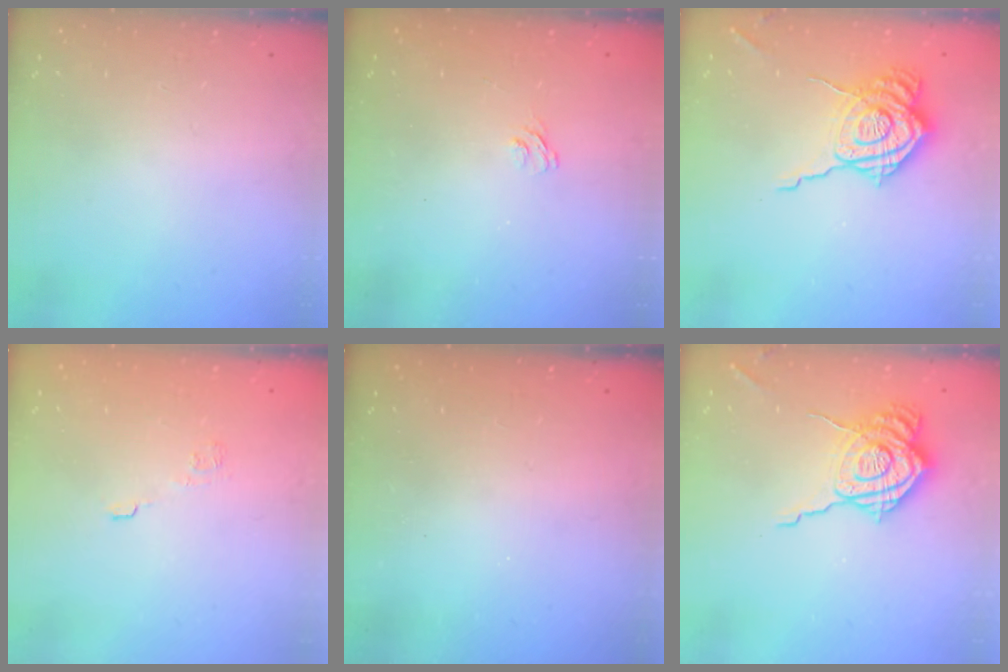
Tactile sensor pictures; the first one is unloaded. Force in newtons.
{"total": 3.1, "press": 2.8, "slide": 1.3}
{"total": 16.3, "press": 16.3, "slide": 1.1}
{"total": 6.5, "press": 6.4, "slide": 1.1}
{"total": 2.4, "press": 2.2, "slide": 0.8}
{"total": 16.3, "press": 16.3, "slide": 1.1}